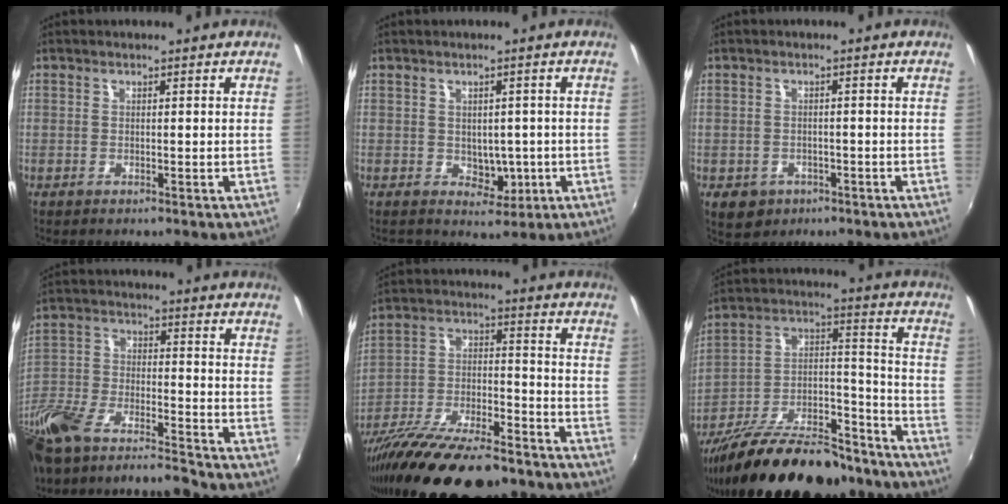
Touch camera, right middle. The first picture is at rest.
{"total": 3.4, "force": [-0.5, 3.0, 1.5], "torque": [-0.024, 0.004, 0.006]}
{"total": 5.5, "force": [-2.5, 4.4, 2.2], "torque": [-0.053, -0.010, -0.029]}
{"total": 17.0, "force": [-14.4, 3.5, 8.4], "torque": [-0.190, -0.034, -0.271]}
{"total": 20.3, "force": [-15.5, 5.7, 11.7], "torque": [-0.219, -0.035, -0.253]}
{"total": 25.1, "force": [-19.3, 8.6, 13.6], "torque": [-0.238, 0.002, -0.294]}